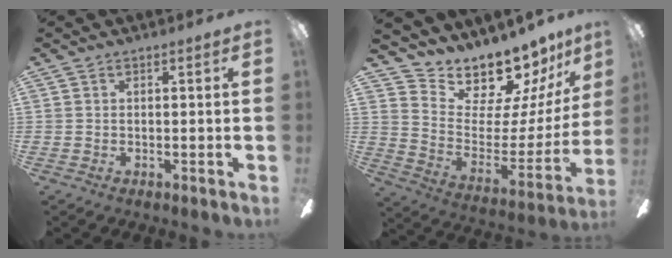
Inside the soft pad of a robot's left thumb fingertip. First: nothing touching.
{"total": 14.5, "force": [13.8, 4.0, 2.4], "torque": [-0.050, -0.136, 0.238]}